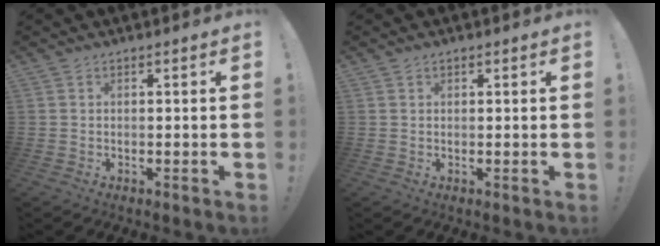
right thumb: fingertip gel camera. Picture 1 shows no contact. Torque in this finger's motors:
{"motor_torque": [-0.08, -0.18, -0.03, -0.08, 0.09]}